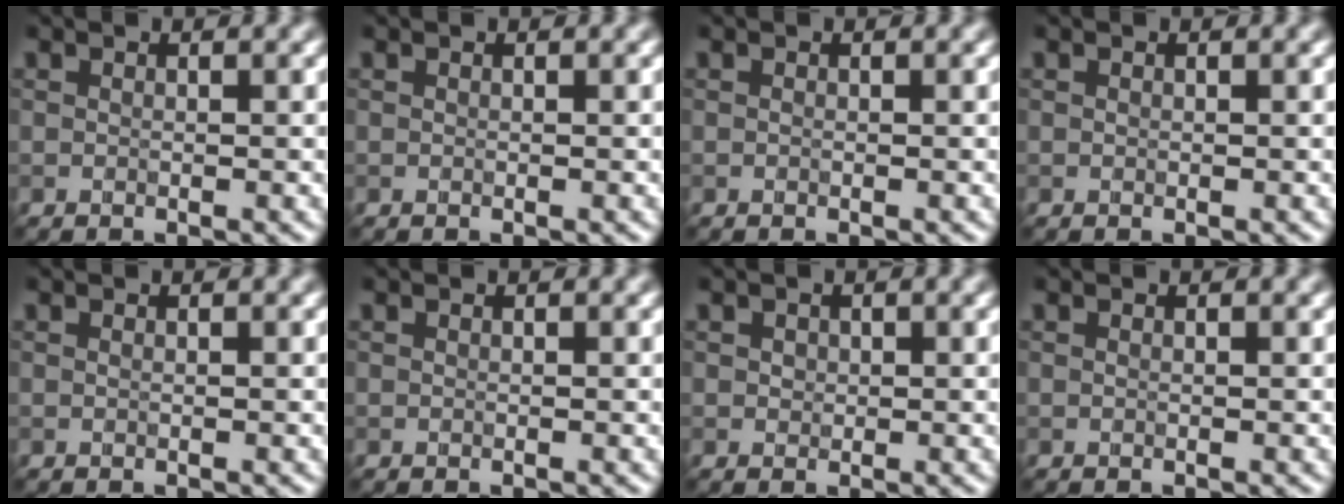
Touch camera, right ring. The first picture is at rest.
{"total": 0.0}
{"total": 0.0}
{"total": 0.0}
{"total": 0.0}
{"total": 0.0}
{"total": 0.8, "force": [0.2, 0.7, 0.2], "torque": [-0.002, -0.002, 0.002]}
{"total": 0.0}